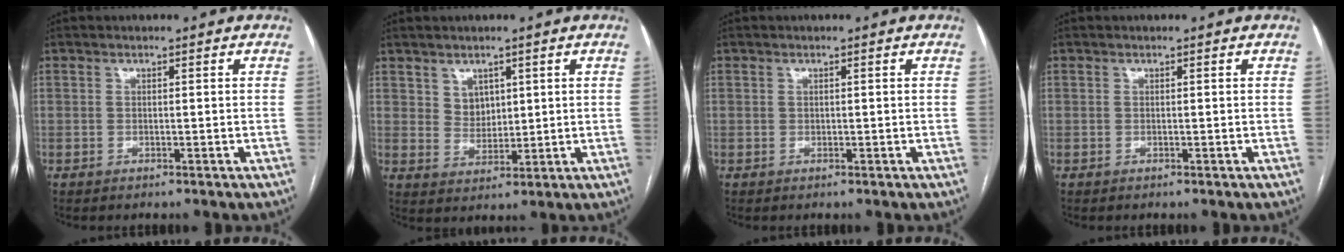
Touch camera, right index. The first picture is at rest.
{"total": 3.7, "force": [1.7, 2.9, 1.4], "torque": [-0.025, 0.001, 0.039]}
{"total": 0.0}
{"total": 0.0}